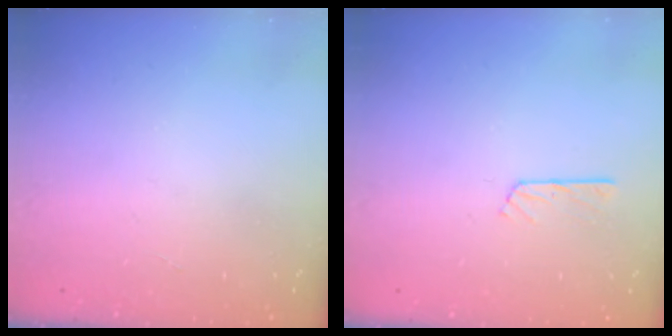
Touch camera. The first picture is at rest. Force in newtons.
{"total": 3.1, "press": 3.1, "slide": 0.3}